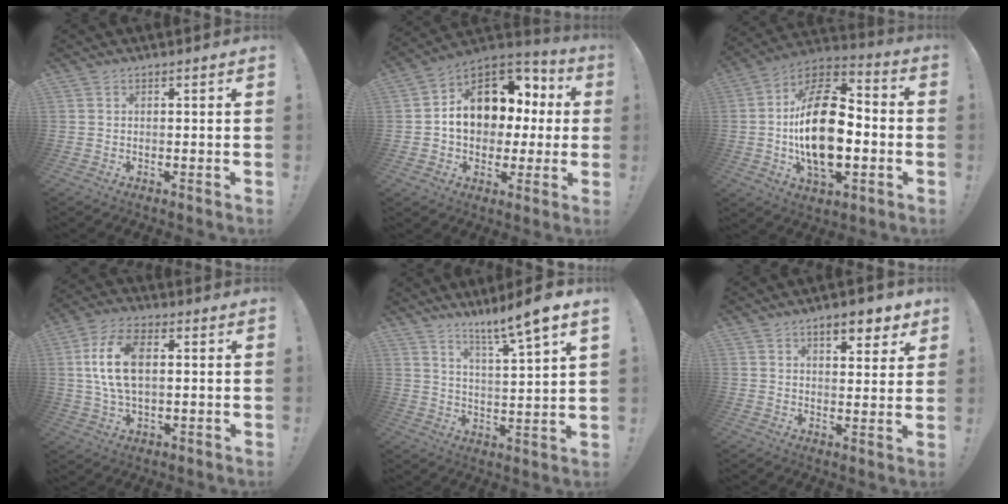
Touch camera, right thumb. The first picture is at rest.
{"total": 15.0, "force": [2.4, 11.8, 8.8], "torque": [-0.118, -0.005, 0.060]}
{"total": 23.9, "force": [-2.7, 13.3, 19.7], "torque": [-0.348, 0.017, -0.045]}
{"total": 13.2, "force": [2.1, 7.9, 10.4], "torque": [-0.198, 0.001, 0.036]}
{"total": 9.4, "force": [7.1, -0.8, 6.2], "torque": [-0.095, -0.056, 0.109]}
{"total": 7.4, "force": [4.9, 2.8, 4.8], "torque": [-0.056, -0.025, 0.081]}